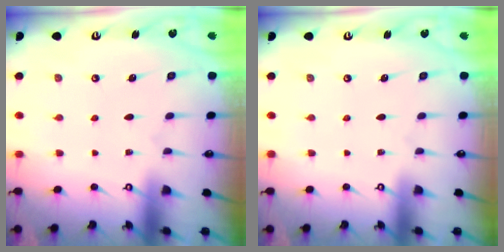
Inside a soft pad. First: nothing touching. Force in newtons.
{"total": 0.0}